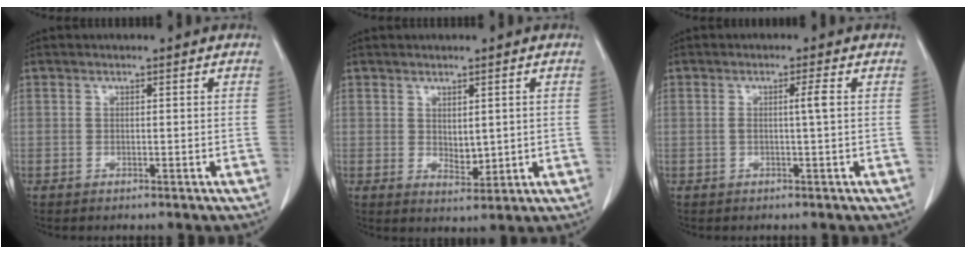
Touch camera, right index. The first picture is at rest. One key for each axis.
{"total": 3.4, "fx": 0.5, "fy": 1.8, "fz": 2.8, "tx": -0.045, "ty": -0.007, "tz": 0.019}
{"total": 2.1, "fx": 0.2, "fy": -0.6, "fz": 2.0, "tx": -0.035, "ty": -0.001, "tz": 0.003}